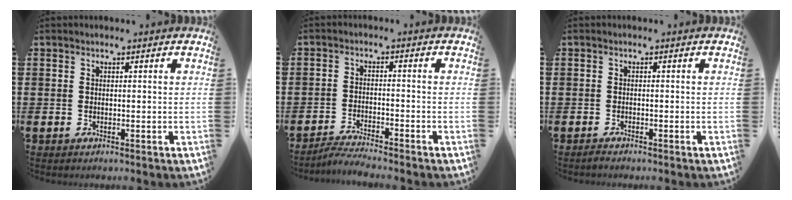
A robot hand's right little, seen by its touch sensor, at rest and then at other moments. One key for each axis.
{"total": 2.7, "fx": -2.7, "fy": -0.2, "fz": 0.4, "tx": -0.008, "ty": 0.003, "tz": -0.055}
{"total": 0.6, "fx": -0.6, "fy": 0.1, "fz": 0.3, "tx": -0.007, "ty": -0.003, "tz": -0.011}